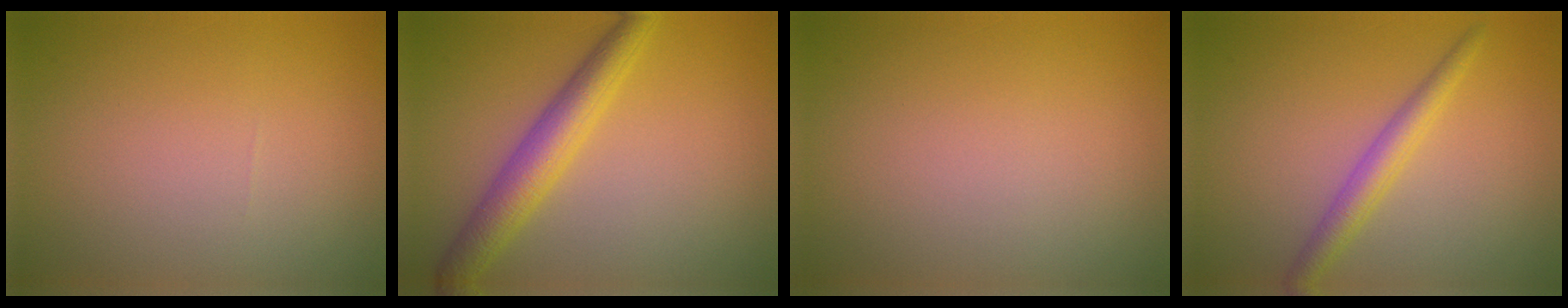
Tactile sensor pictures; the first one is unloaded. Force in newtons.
{"total": 4.5, "press": 4.5, "slide": 0.1}
{"total": 0.0}
{"total": 2.7, "press": 2.7, "slide": 0.1}